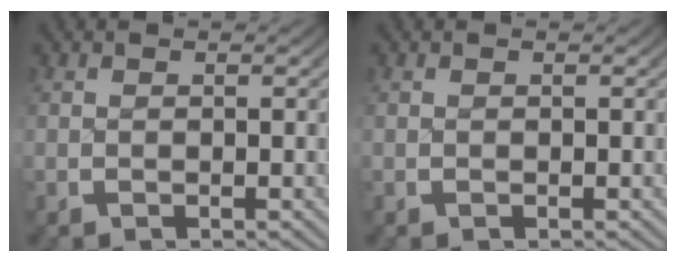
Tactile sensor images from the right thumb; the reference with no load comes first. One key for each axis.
{"total": 0.9, "fx": -0.7, "fy": -0.5, "fz": -0.1, "tx": 0.003, "ty": 0.000, "tz": -0.016}